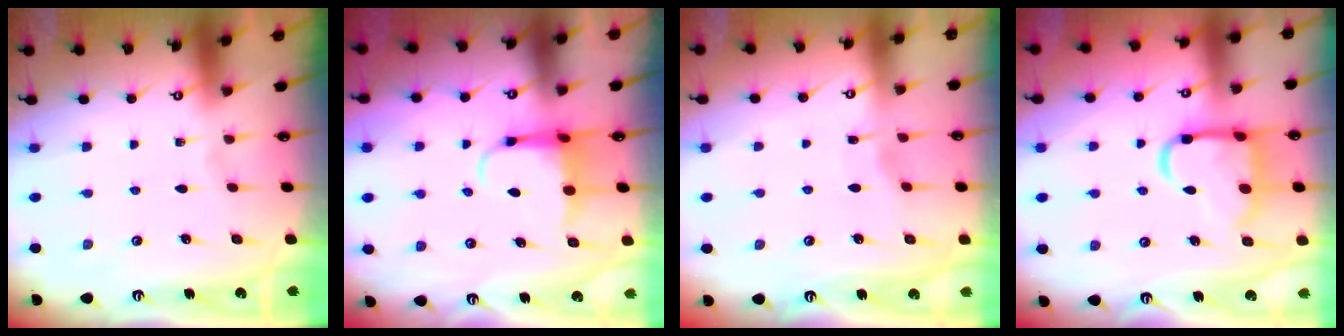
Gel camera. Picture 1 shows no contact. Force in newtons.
{"total": 5.8, "press": 5.6, "slide": 1.2}
{"total": 2.8, "press": 2.8, "slide": 0.4}
{"total": 14.1, "press": 14.1, "slide": 1.6}